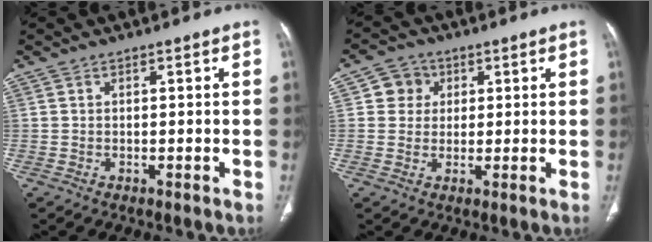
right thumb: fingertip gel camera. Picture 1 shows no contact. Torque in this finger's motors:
{"motor_torque": [0.73, 0.53, 0.04, -0.40, 0.05]}